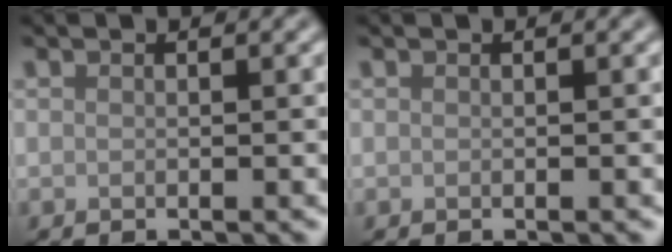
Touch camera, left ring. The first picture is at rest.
{"total": 0.0}